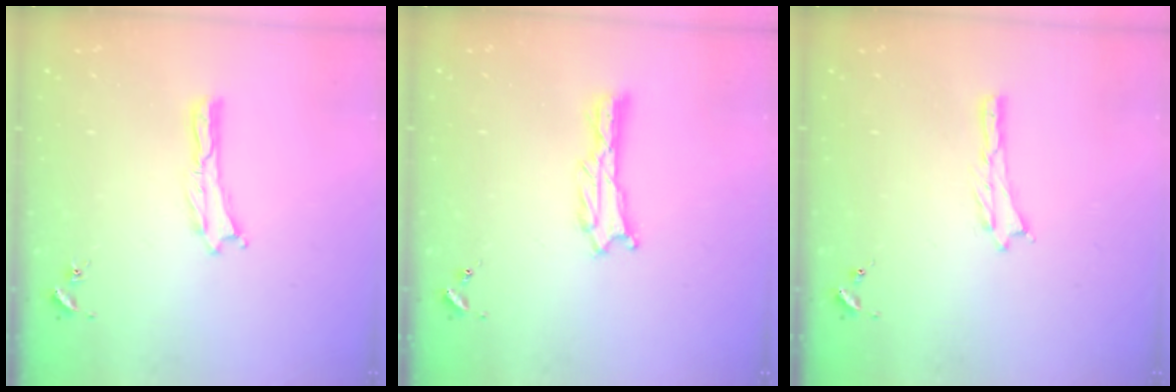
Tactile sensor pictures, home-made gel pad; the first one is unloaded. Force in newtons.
{"total": 0.9, "press": 0.9, "slide": 0.1}
{"total": 0.0}